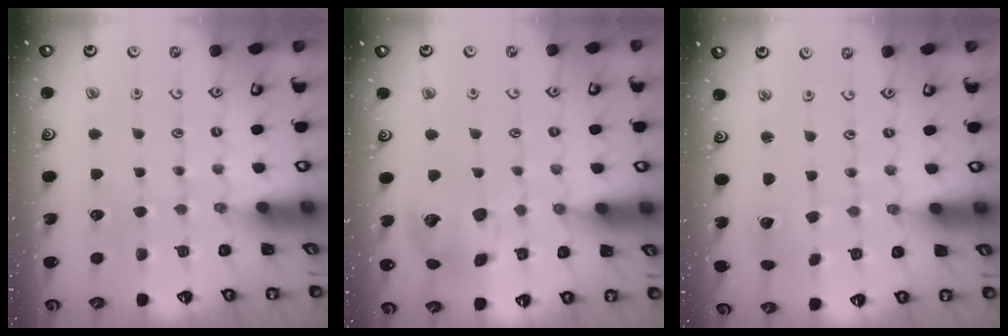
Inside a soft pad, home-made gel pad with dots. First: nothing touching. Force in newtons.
{"total": 13.3, "press": 13.1, "slide": 2.1}
{"total": 2.3, "press": 2.3, "slide": 0.2}